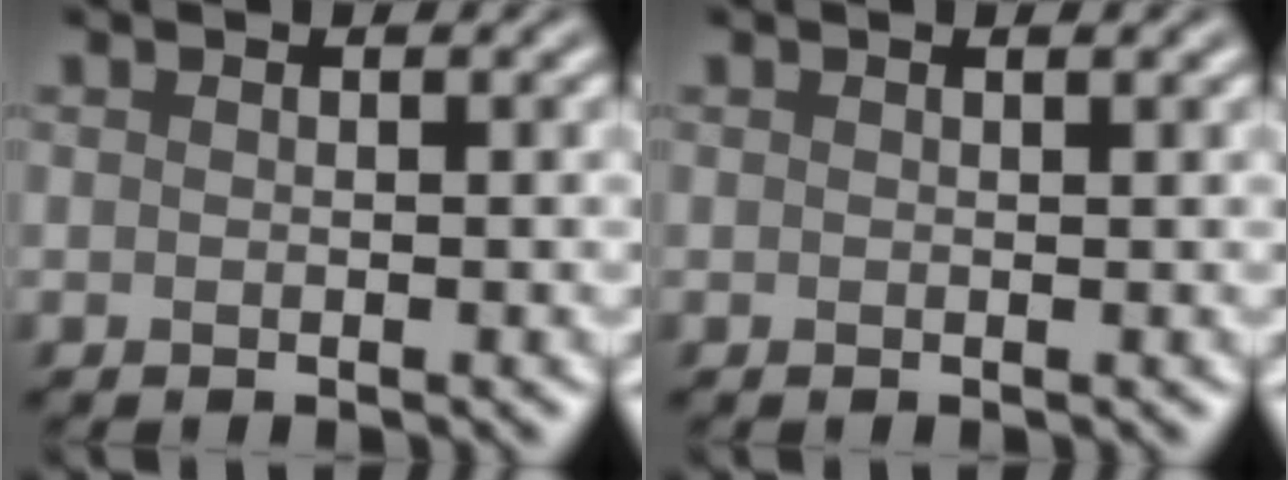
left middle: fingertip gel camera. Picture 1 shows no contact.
{"total": 0.8, "force": [0.5, 0.3, 0.5], "torque": [-0.002, -0.003, 0.001]}